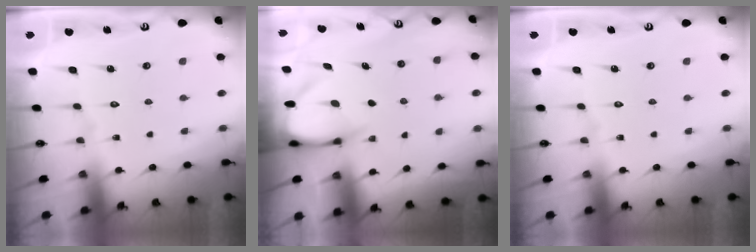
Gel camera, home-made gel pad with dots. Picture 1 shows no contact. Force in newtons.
{"total": 3.7, "press": 3.7, "slide": 0.2}
{"total": 0.0}